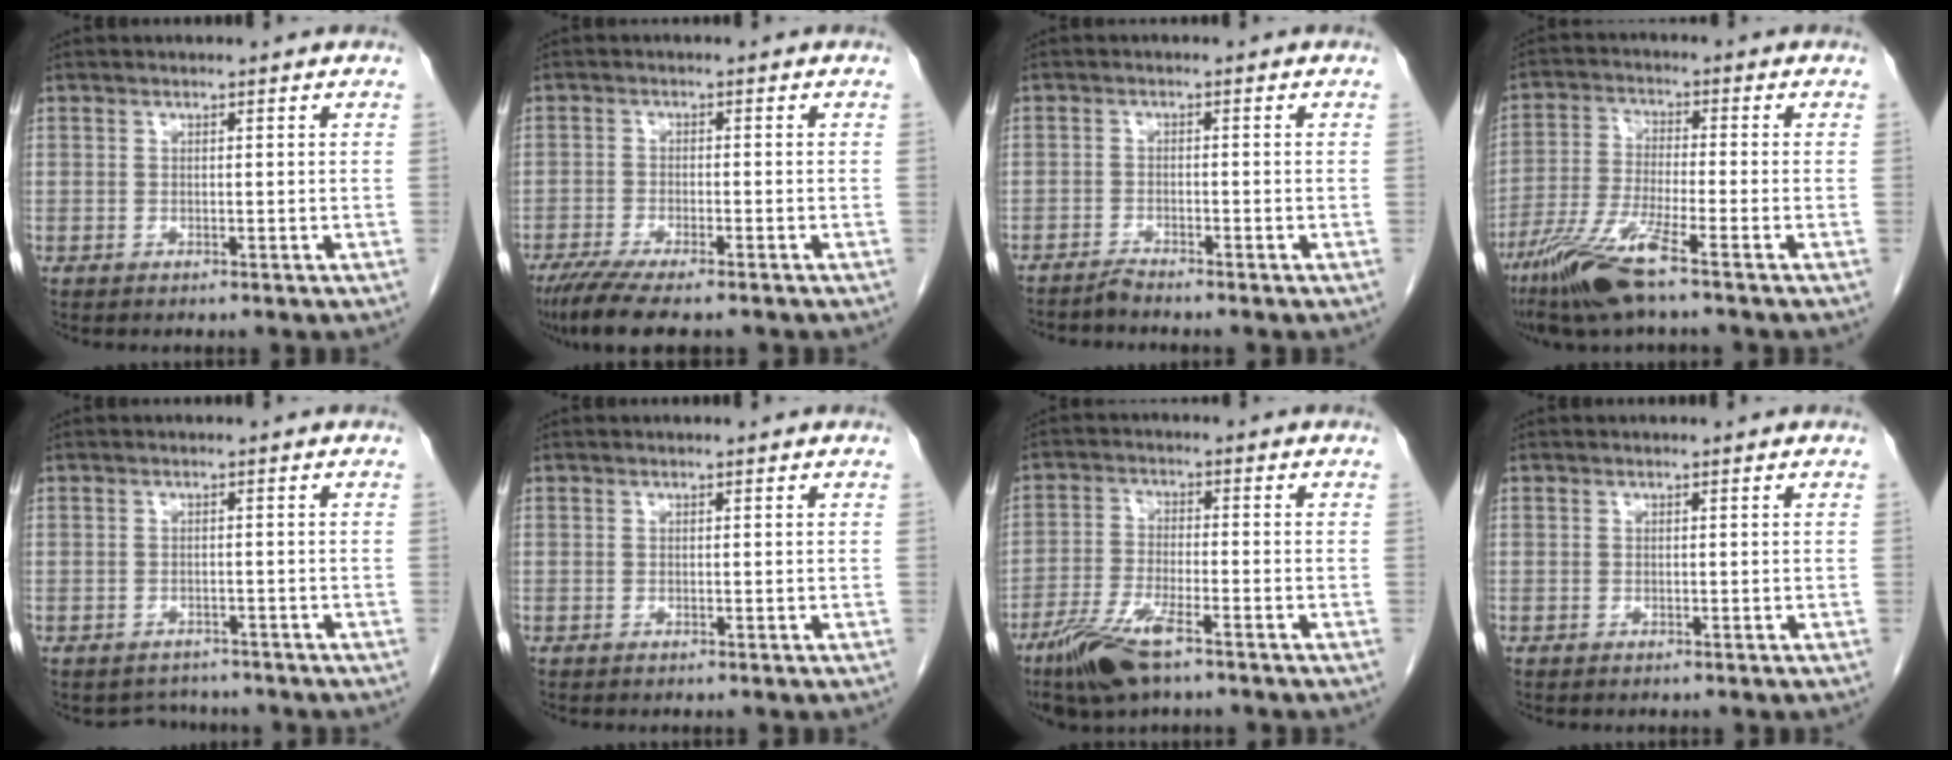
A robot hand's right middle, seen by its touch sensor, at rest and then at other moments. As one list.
[{"total": 9.4, "force": [-7.4, 1.6, 5.6], "torque": [-0.089, -0.019, -0.118]}, {"total": 1.9, "force": [-1.8, -0.5, 0.0], "torque": [-0.001, -0.005, -0.036]}, {"total": 9.9, "force": [-6.4, 0.1, 7.5], "torque": [-0.160, -0.026, -0.126]}, {"total": 3.3, "force": [-2.9, 1.5, -0.2], "torque": [0.001, 0.006, -0.042]}, {"total": 0.0}, {"total": 9.0, "force": [-5.9, 2.0, 6.5], "torque": [-0.135, -0.018, -0.108]}, {"total": 0.0}]